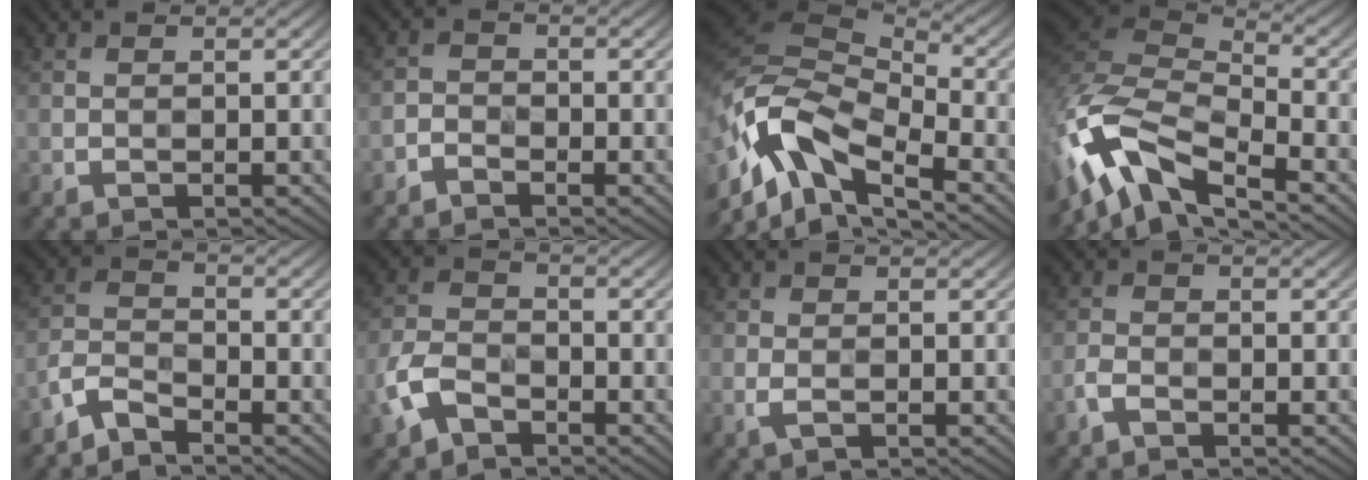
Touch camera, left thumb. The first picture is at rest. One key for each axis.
{"total": 1.9, "fx": -1.6, "fy": 0.9, "fz": 0.4, "tx": -0.006, "ty": 0.003, "tz": -0.040}
{"total": 12.3, "fx": -5.6, "fy": 6.1, "fz": 9.0, "tx": -0.193, "ty": -0.003, "tz": -0.125}
{"total": 12.5, "fx": -7.2, "fy": 5.1, "fz": 8.8, "tx": -0.196, "ty": -0.005, "tz": -0.152}
{"total": 3.9, "fx": -3.5, "fy": 1.0, "fz": 1.5, "tx": -0.042, "ty": -0.002, "tz": -0.087}
{"total": 5.7, "fx": -3.2, "fy": 3.5, "fz": 3.2, "tx": -0.078, "ty": -0.004, "tz": -0.078}
{"total": 1.4, "fx": -0.5, "fy": 0.7, "fz": 1.1, "tx": -0.032, "ty": -0.002, "tz": -0.014}
{"total": 1.8, "fx": -1.3, "fy": 0.8, "fz": 1.0, "tx": -0.026, "ty": -0.001, "tz": -0.034}